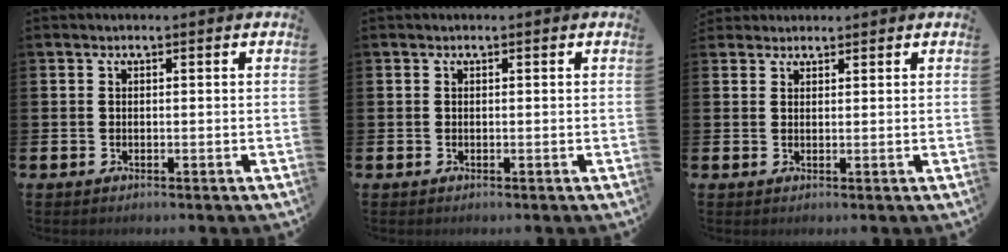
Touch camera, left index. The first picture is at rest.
{"total": 0.0}
{"total": 1.8, "force": [1.7, 0.6, -0.1], "torque": [0.009, 0.000, 0.030]}